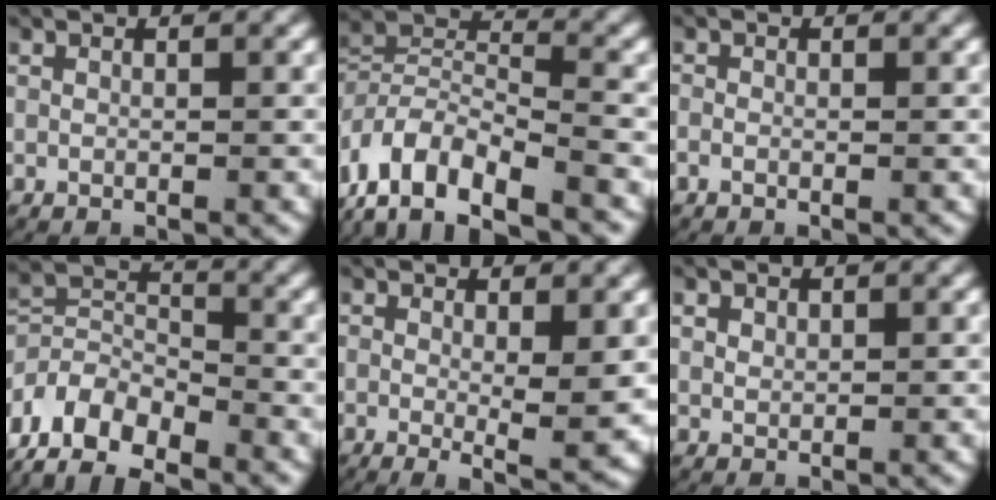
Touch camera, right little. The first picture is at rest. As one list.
[{"total": 9.3, "force": [-3.9, 6.8, 4.9], "torque": [-0.121, -0.025, -0.066]}, {"total": 1.1, "force": [-0.7, 0.7, 0.5], "torque": [-0.014, -0.004, -0.012]}, {"total": 12.2, "force": [-6.8, 9.0, 4.7], "torque": [-0.099, -0.040, -0.113]}, {"total": 4.0, "force": [-0.4, 0.9, 3.8], "torque": [-0.055, -0.027, -0.001]}, {"total": 1.1, "force": [0.6, 0.8, 0.4], "torque": [-0.012, -0.003, 0.018]}]